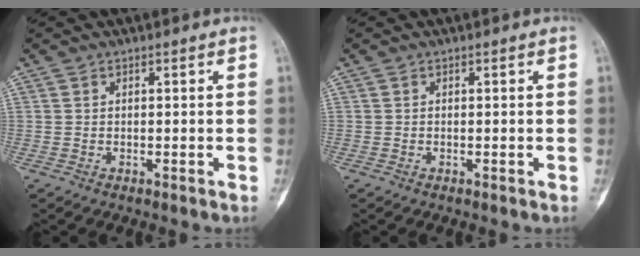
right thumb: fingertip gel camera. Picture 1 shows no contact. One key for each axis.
{"total": 0.0}